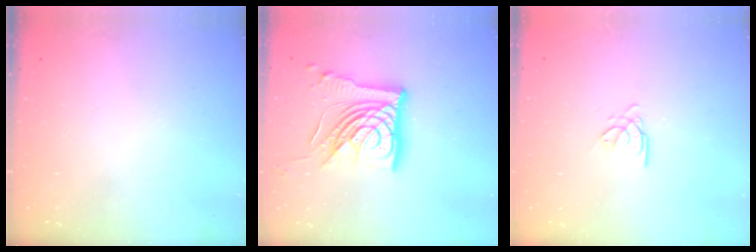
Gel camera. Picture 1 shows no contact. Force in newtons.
{"total": 20.4, "press": 20.2, "slide": 2.2}
{"total": 2.6, "press": 2.6, "slide": 0.1}